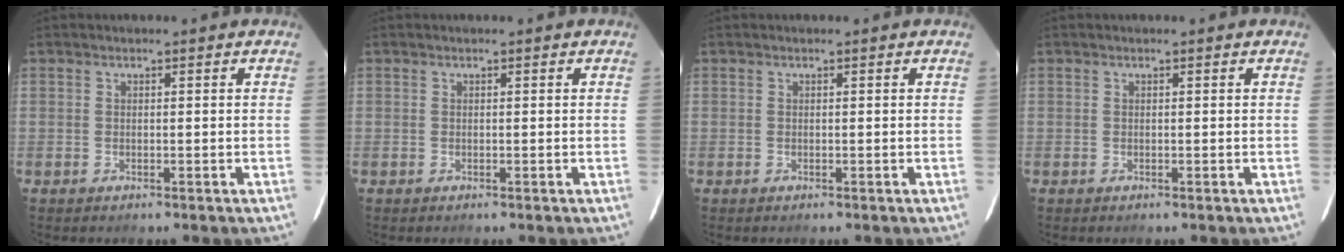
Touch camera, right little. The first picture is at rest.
{"total": 0.0}
{"total": 0.0}
{"total": 0.0}